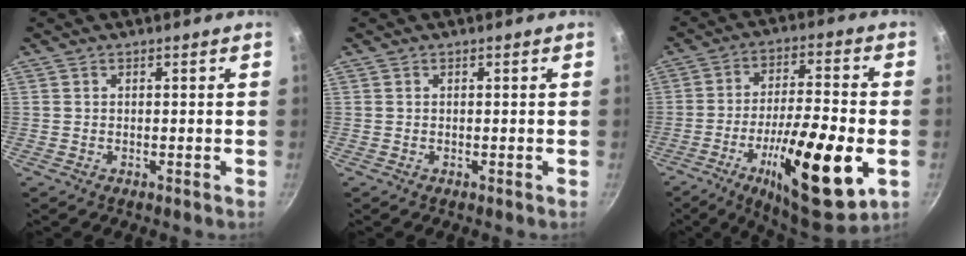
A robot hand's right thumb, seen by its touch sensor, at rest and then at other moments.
{"total": 0.0}
{"total": 21.8, "force": [-6.9, 6.1, 19.7], "torque": [-0.310, 0.021, -0.108]}